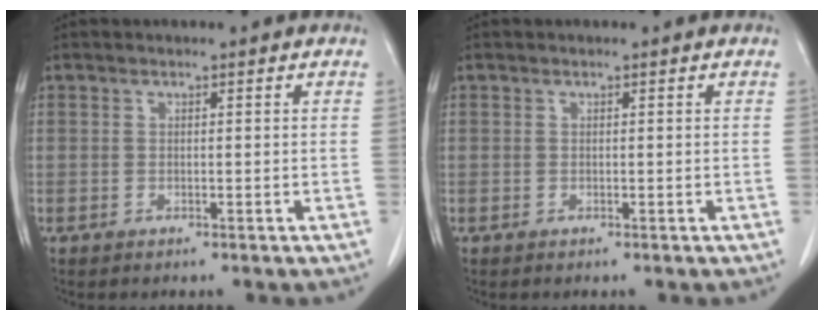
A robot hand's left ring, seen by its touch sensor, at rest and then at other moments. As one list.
[{"total": 0.0}]